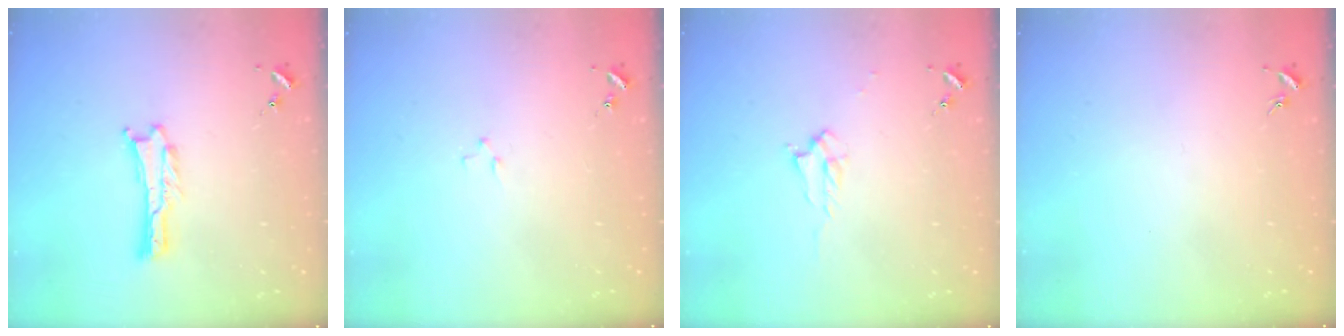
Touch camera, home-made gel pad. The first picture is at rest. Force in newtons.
{"total": 0.7, "press": 0.7, "slide": 0.2}
{"total": 1.7, "press": 1.6, "slide": 0.2}
{"total": 0.0}